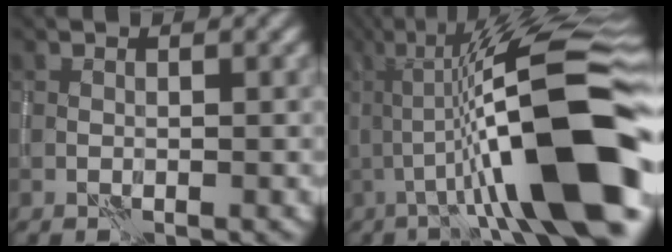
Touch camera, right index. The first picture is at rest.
{"total": 15.3, "force": [-1.6, 2.6, 14.9], "torque": [-0.216, 0.037, -0.029]}